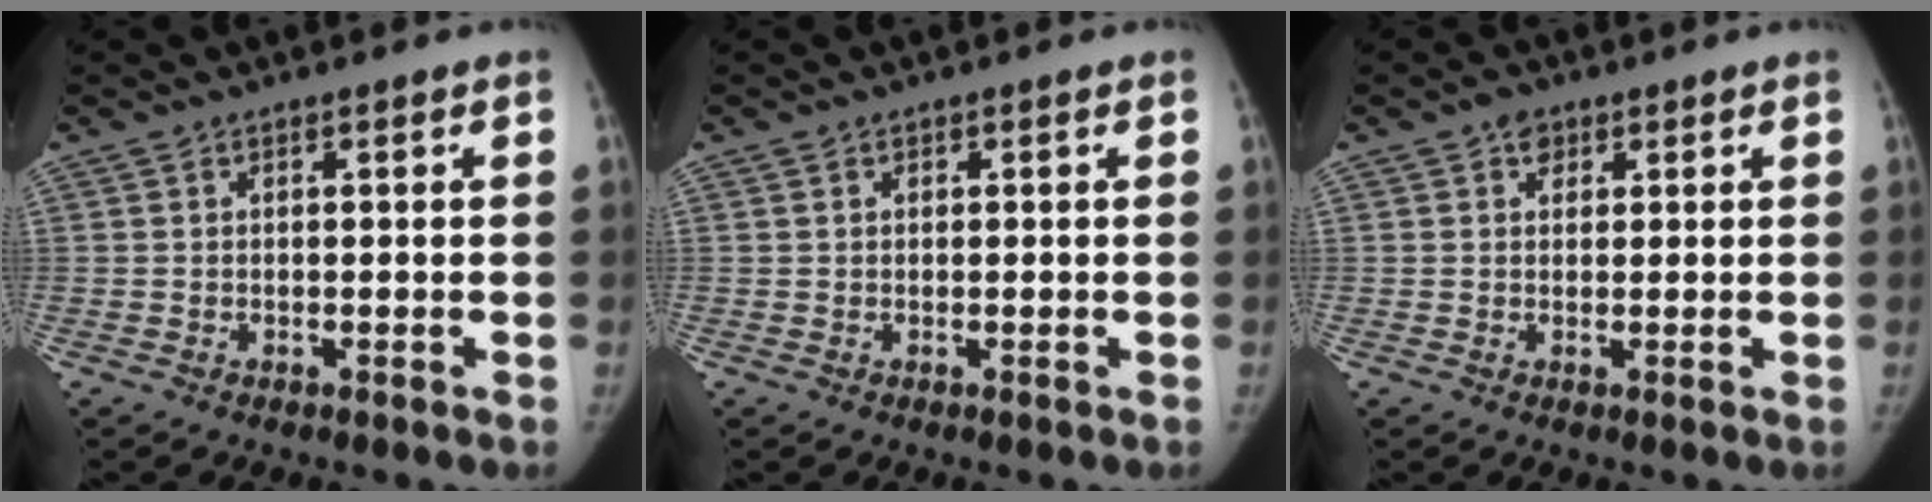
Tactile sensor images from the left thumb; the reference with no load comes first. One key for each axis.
{"total": 0.6, "fx": 0.3, "fy": 0.5, "fz": 0.1, "tx": 0.002, "ty": 0.000, "tz": 0.004}
{"total": 2.6, "fx": 1.4, "fy": 2.0, "fz": 0.9, "tx": 0.002, "ty": -0.003, "tz": 0.016}